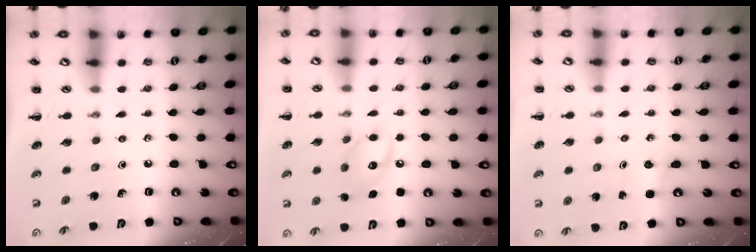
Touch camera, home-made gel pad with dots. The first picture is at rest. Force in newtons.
{"total": 9.7, "press": 9.7, "slide": 0.7}
{"total": 2.8, "press": 2.6, "slide": 0.9}